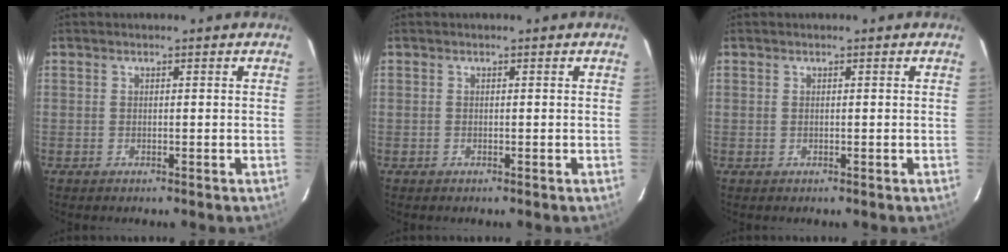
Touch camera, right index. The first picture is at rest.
{"total": 0.0}
{"total": 0.0}